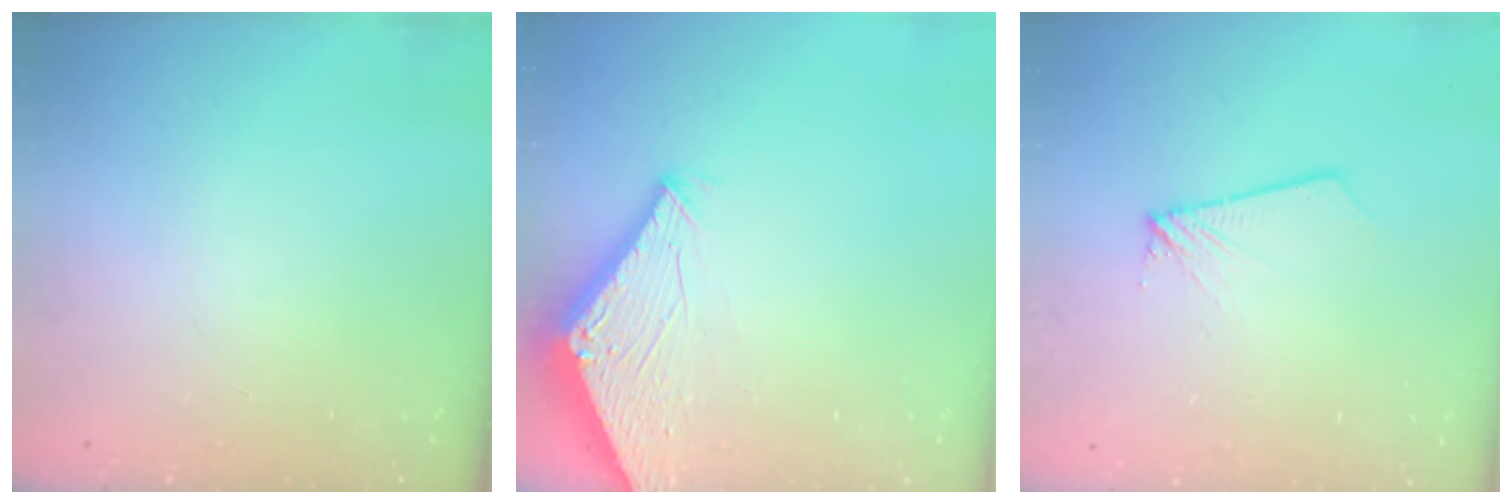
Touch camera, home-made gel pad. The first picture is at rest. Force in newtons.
{"total": 2.8, "press": 2.8, "slide": 0.2}
{"total": 1.9, "press": 1.9, "slide": 0.1}